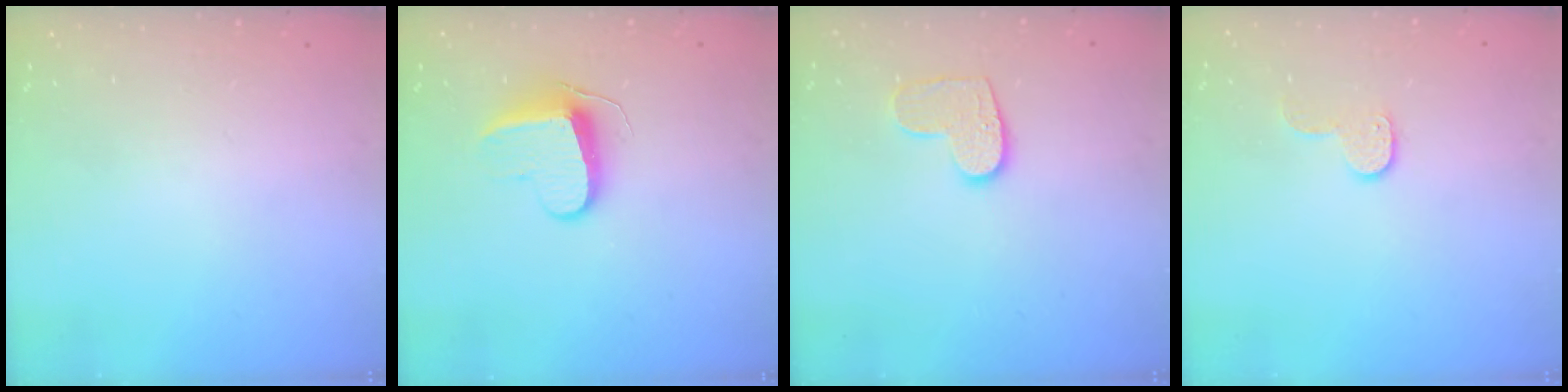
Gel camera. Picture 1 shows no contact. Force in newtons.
{"total": 9.5, "press": 9.5, "slide": 0.7}
{"total": 8.9, "press": 8.9, "slide": 0.5}
{"total": 5.9, "press": 5.9, "slide": 0.5}